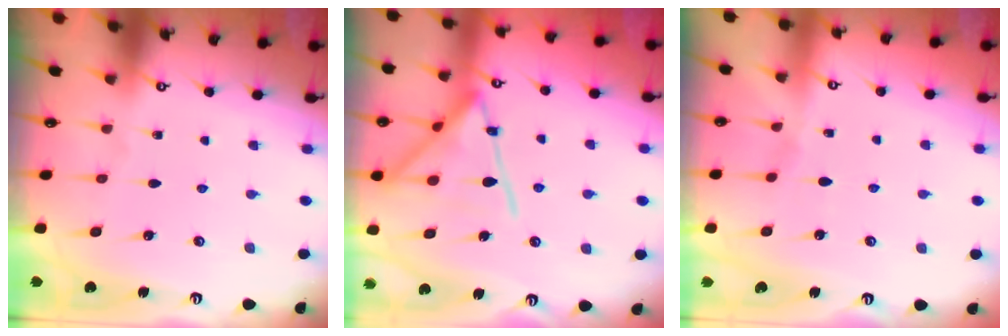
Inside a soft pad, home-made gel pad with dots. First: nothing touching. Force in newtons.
{"total": 17.0, "press": 16.9, "slide": 1.3}
{"total": 2.5, "press": 2.5, "slide": 0.4}